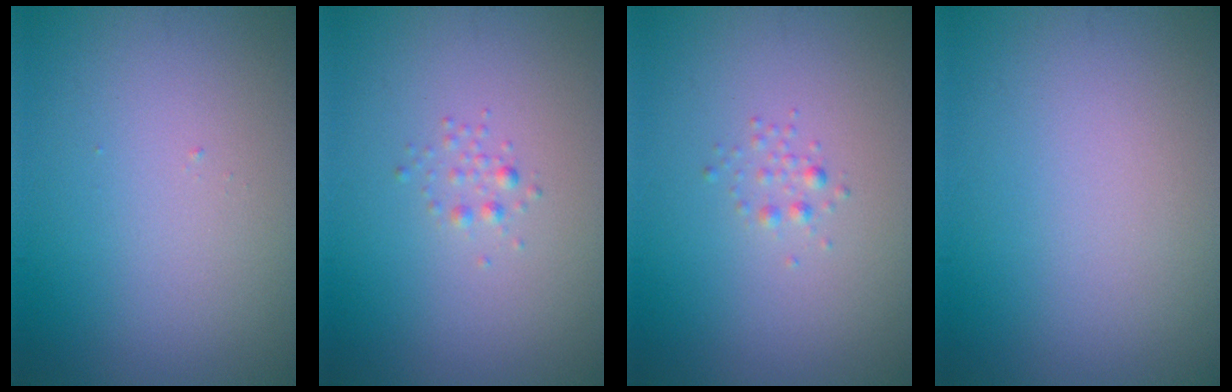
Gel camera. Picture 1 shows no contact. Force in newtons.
{"total": 0.8, "press": 0.8, "slide": 0.0}
{"total": 0.8, "press": 0.8, "slide": 0.0}
{"total": 0.0}